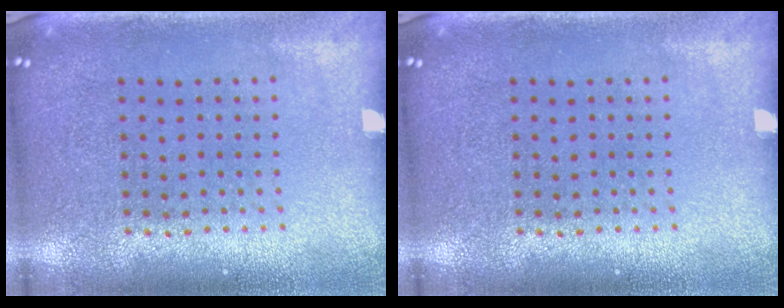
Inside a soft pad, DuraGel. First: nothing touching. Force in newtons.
{"total": 0.0}